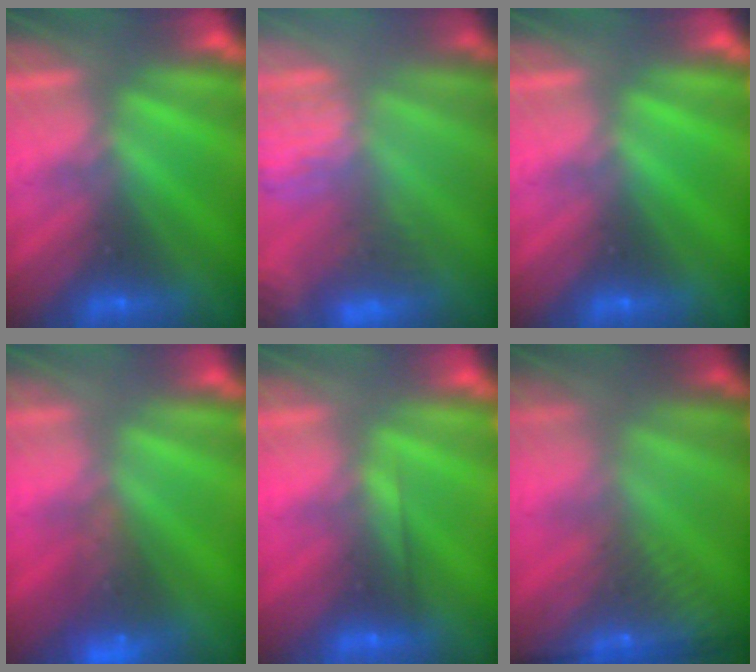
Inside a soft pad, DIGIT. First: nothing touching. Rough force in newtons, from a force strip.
{"total": 4.8}
{"total": 0.0}
{"total": 8.5}
{"total": 1.9}
{"total": 8.8}